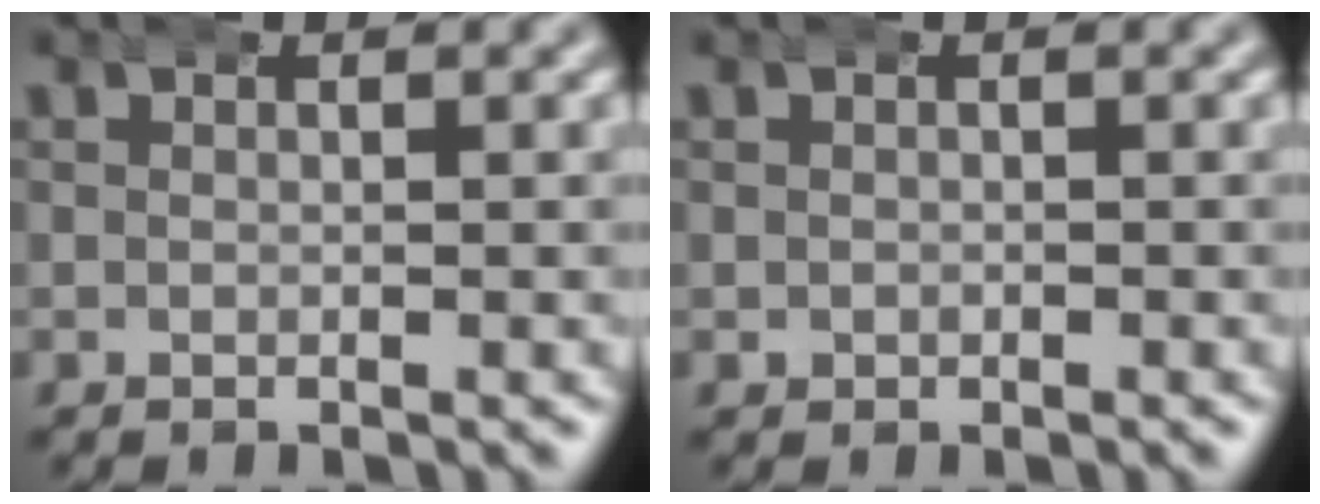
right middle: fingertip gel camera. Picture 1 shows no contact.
{"total": 0.7, "force": [-0.1, 0.6, 0.1], "torque": [-0.007, -0.003, 0.004]}